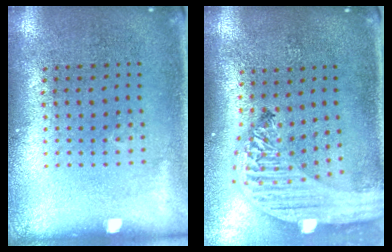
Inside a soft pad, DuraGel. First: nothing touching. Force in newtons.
{"total": 3.1, "press": 2.4, "slide": 1.9}